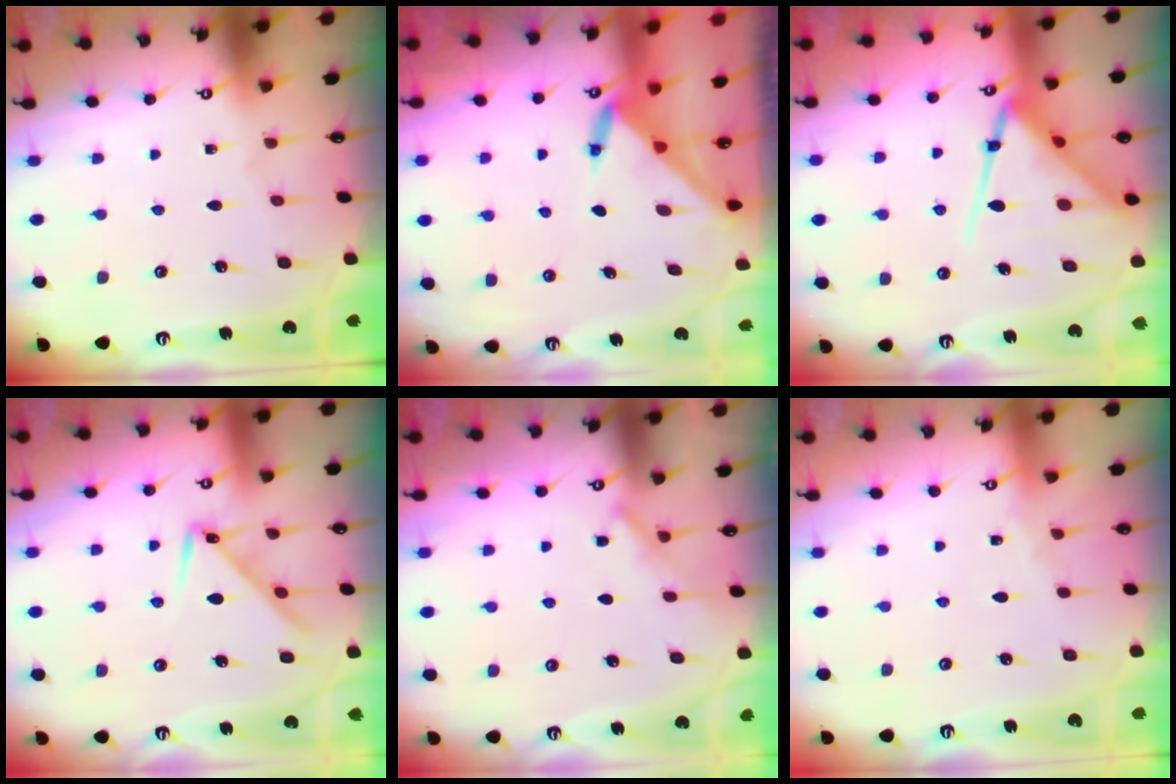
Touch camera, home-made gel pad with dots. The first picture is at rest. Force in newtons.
{"total": 3.6, "press": 3.5, "slide": 0.3}
{"total": 14.9, "press": 14.8, "slide": 1.5}
{"total": 8.9, "press": 8.9, "slide": 0.3}
{"total": 4.2, "press": 4.2, "slide": 0.6}
{"total": 2.2, "press": 2.2, "slide": 0.3}